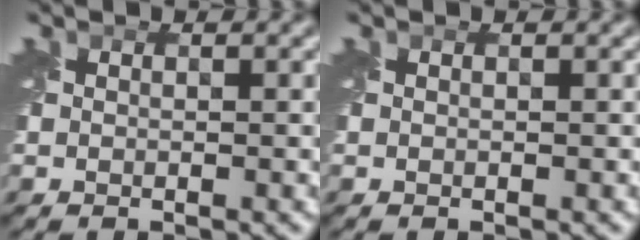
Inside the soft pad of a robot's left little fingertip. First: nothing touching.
{"total": 0.0}